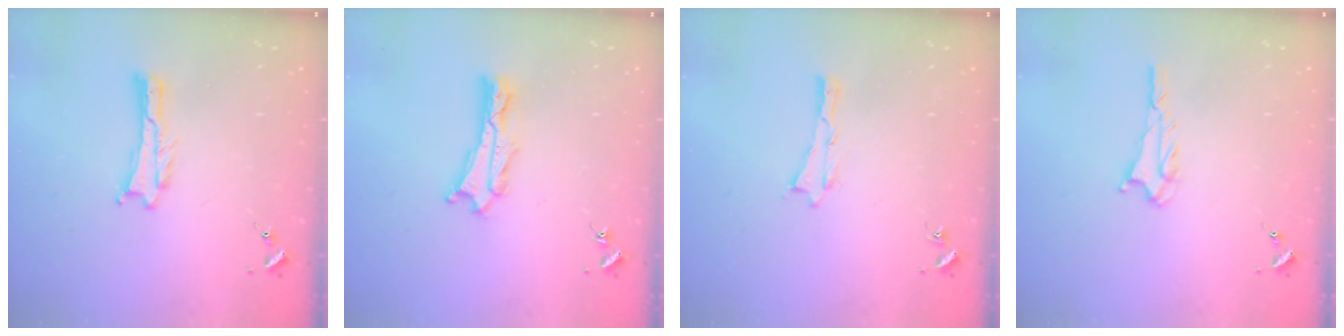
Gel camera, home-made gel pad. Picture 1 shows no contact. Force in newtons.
{"total": 2.4, "press": 2.4, "slide": 0.3}
{"total": 0.0}
{"total": 1.6, "press": 1.6, "slide": 0.1}